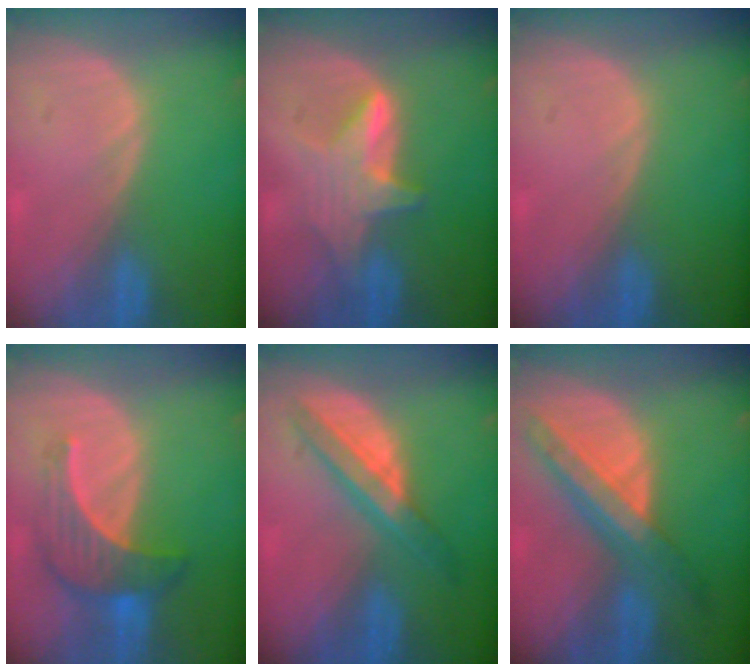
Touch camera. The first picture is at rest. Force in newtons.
{"total": 5.9, "press": 5.8, "slide": 0.8}
{"total": 0.0}
{"total": 7.4, "press": 6.8, "slide": 2.8}
{"total": 5.8, "press": 5.8, "slide": 0.1}
{"total": 8.8, "press": 7.6, "slide": 4.4}